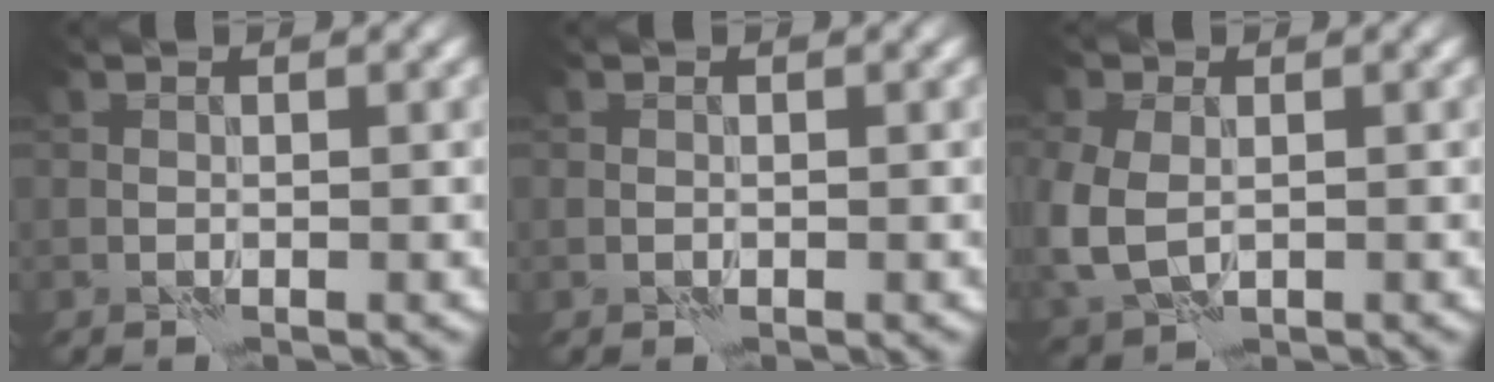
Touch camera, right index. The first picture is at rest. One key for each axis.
{"total": 0.0}
{"total": 5.8, "fx": -1.0, "fy": 4.2, "fz": 3.8, "tx": -0.106, "ty": -0.020, "tz": -0.017}